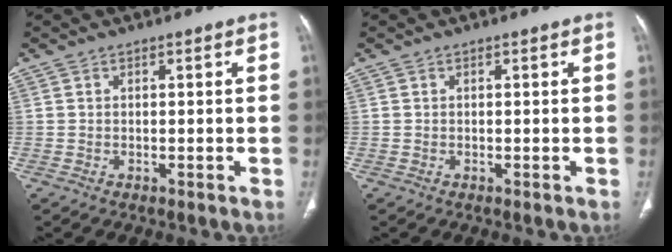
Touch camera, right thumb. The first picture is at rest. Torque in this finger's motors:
{"motor_torque": [0.09, 0.05, -0.09, 0.05, 0.01]}